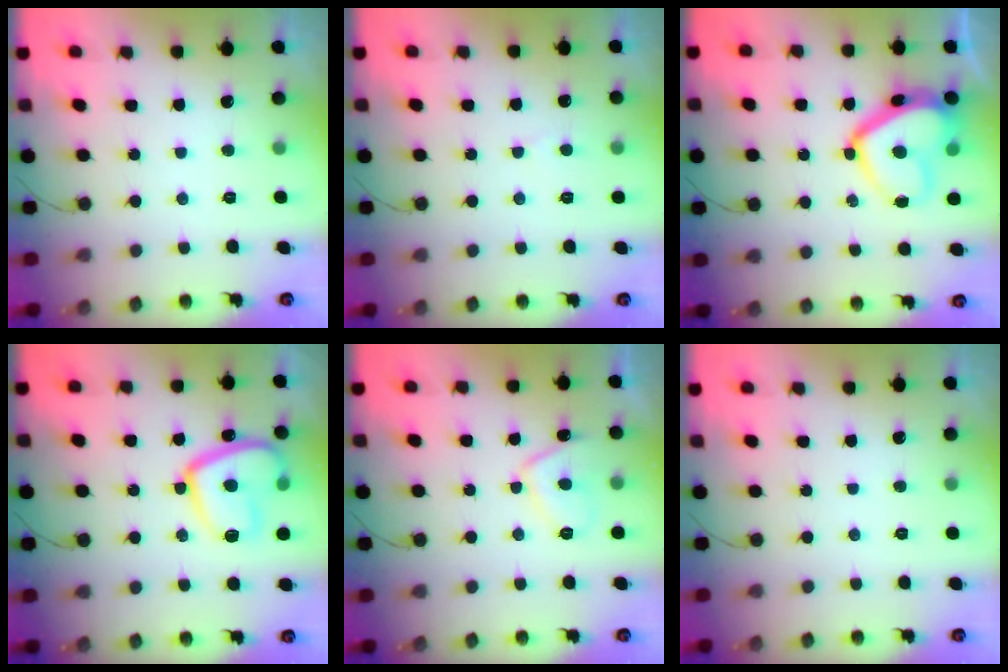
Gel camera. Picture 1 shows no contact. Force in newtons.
{"total": 2.4, "press": 2.4, "slide": 0.2}
{"total": 14.6, "press": 14.6, "slide": 1.3}
{"total": 16.9, "press": 16.8, "slide": 1.8}
{"total": 6.8, "press": 6.7, "slide": 1.4}
{"total": 0.0}